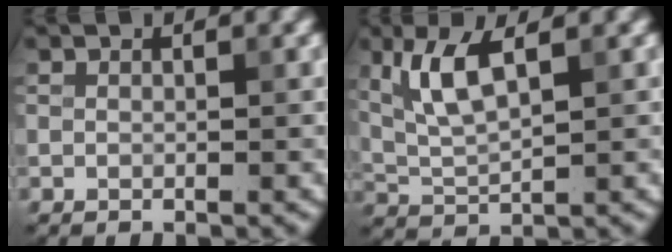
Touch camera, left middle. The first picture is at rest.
{"total": 4.6, "force": [2.0, 1.4, 4.0], "torque": [-0.090, 0.000, 0.043]}